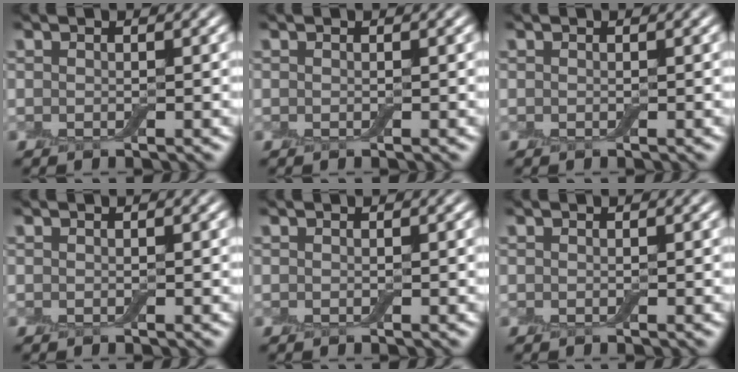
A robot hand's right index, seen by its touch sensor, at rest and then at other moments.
{"total": 0.0}
{"total": 0.0}
{"total": 0.0}
{"total": 0.0}
{"total": 0.0}